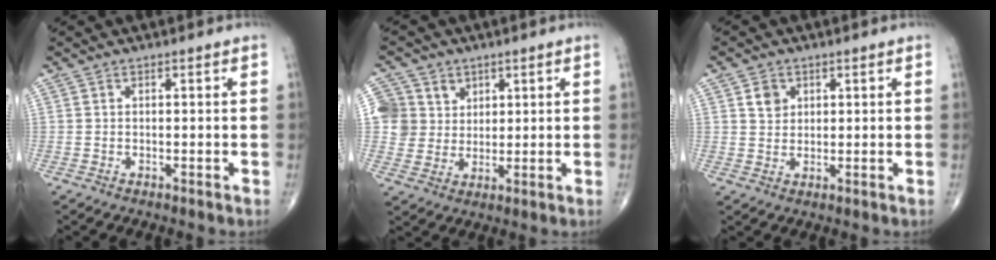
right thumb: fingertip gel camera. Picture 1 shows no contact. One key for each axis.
{"total": 7.6, "fx": 3.0, "fy": 6.9, "fz": 0.9, "tx": 0.018, "ty": -0.013, "tz": 0.059}
{"total": 3.3, "fx": 1.4, "fy": 2.7, "fz": 1.3, "tx": -0.009, "ty": -0.008, "tz": 0.025}